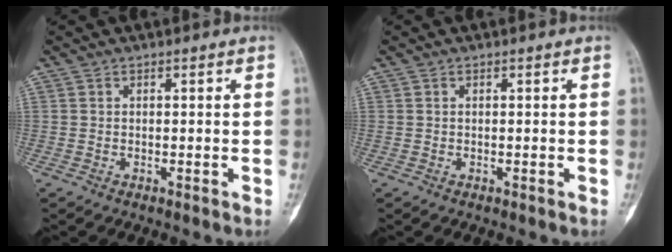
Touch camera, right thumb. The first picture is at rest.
{"total": 0.0}